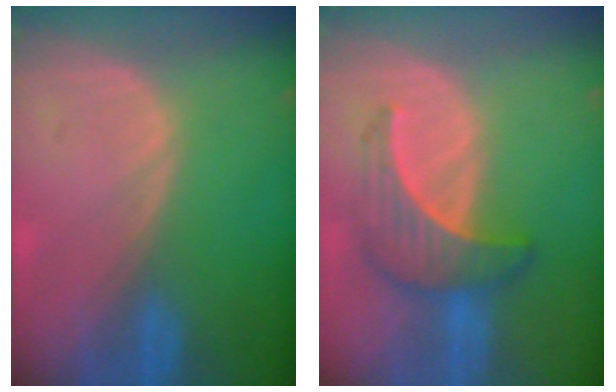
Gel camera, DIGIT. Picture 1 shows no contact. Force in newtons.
{"total": 6.6, "press": 6.4, "slide": 1.7}